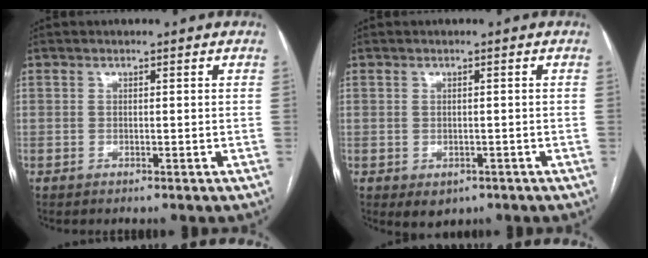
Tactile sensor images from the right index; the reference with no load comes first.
{"total": 2.8, "force": [-1.3, 2.1, 1.4], "torque": [-0.014, -0.002, -0.004]}